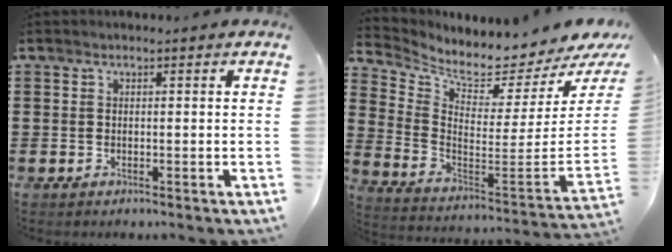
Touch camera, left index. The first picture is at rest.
{"total": 3.0, "force": [2.8, 0.4, 1.1], "torque": [-0.038, -0.065, 0.037]}